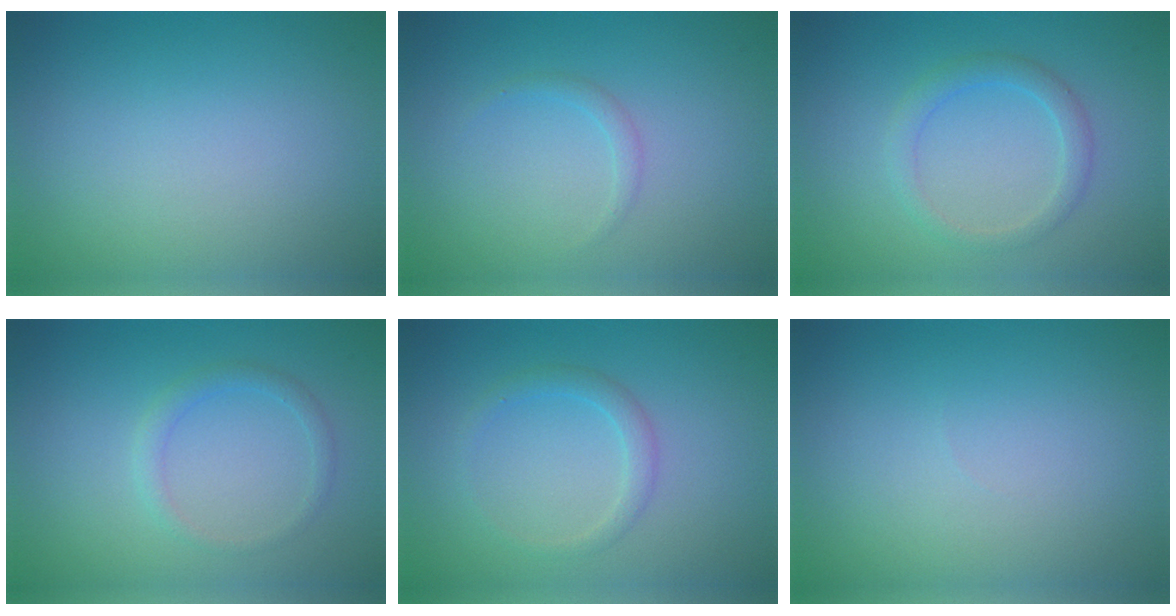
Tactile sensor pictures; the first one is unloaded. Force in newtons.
{"total": 0.9, "press": 0.9, "slide": 0.0}
{"total": 2.1, "press": 2.1, "slide": 0.1}
{"total": 1.4, "press": 1.4, "slide": 0.1}
{"total": 1.5, "press": 1.5, "slide": 0.1}
{"total": 0.0}